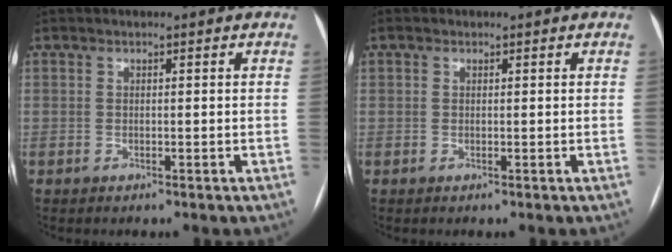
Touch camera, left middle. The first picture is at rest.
{"total": 1.6, "force": [-0.5, -1.1, -1.1], "torque": [0.025, -0.004, -0.008]}